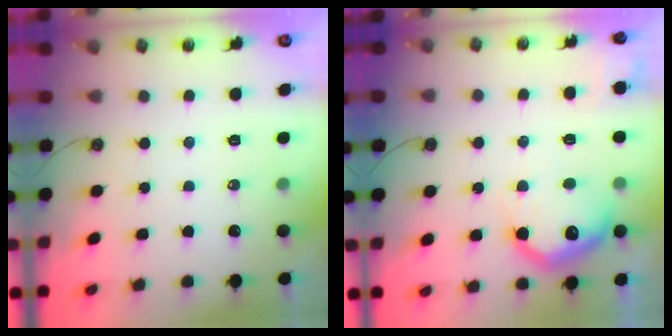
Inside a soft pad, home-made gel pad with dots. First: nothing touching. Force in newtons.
{"total": 15.2, "press": 15.2, "slide": 1.1}